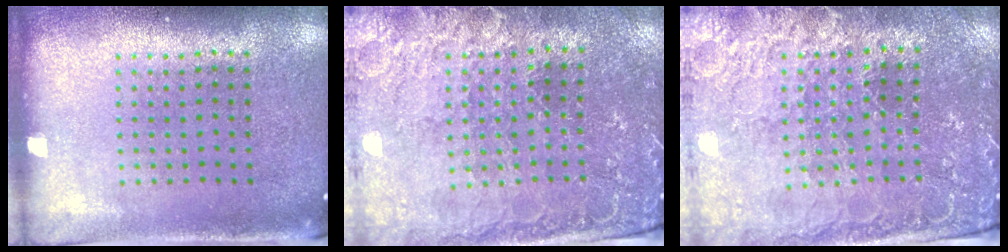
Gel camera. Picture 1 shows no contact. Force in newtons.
{"total": 1.2, "press": 1.2, "slide": 0.4}
{"total": 1.7, "press": 1.7, "slide": 0.3}